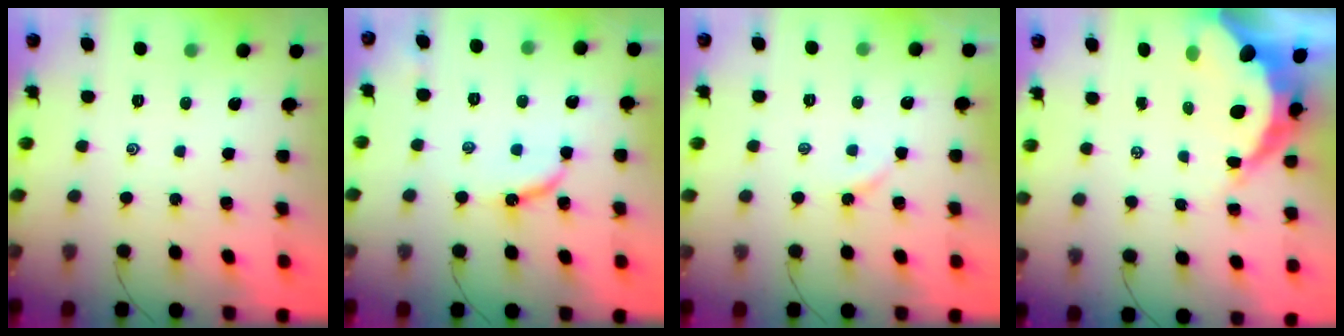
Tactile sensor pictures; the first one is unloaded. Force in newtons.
{"total": 7.0, "press": 7.0, "slide": 0.3}
{"total": 3.2, "press": 3.1, "slide": 0.4}
{"total": 13.4, "press": 13.3, "slide": 1.4}